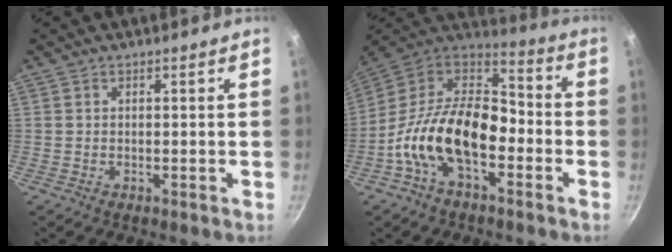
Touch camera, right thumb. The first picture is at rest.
{"total": 19.8, "force": [-6.1, 11.2, 15.1], "torque": [-0.244, 0.063, -0.131]}